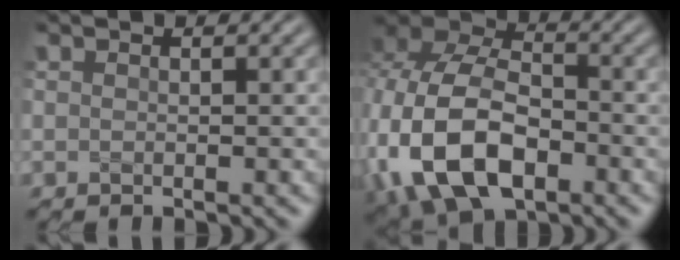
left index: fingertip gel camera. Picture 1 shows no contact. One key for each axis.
{"total": 13.8, "fx": -3.6, "fy": 9.1, "fz": 9.8, "tx": -0.231, "ty": -0.029, "tz": -0.064}